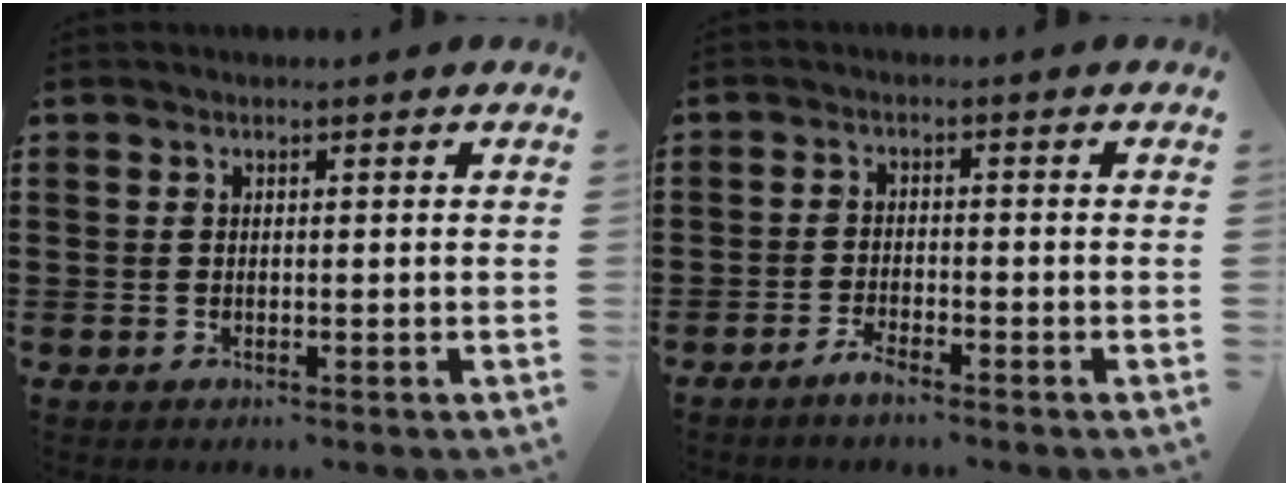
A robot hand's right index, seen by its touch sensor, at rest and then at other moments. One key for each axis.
{"total": 2.3, "fx": -2.0, "fy": 0.3, "fz": 0.9, "tx": -0.025, "ty": 0.000, "tz": -0.041}